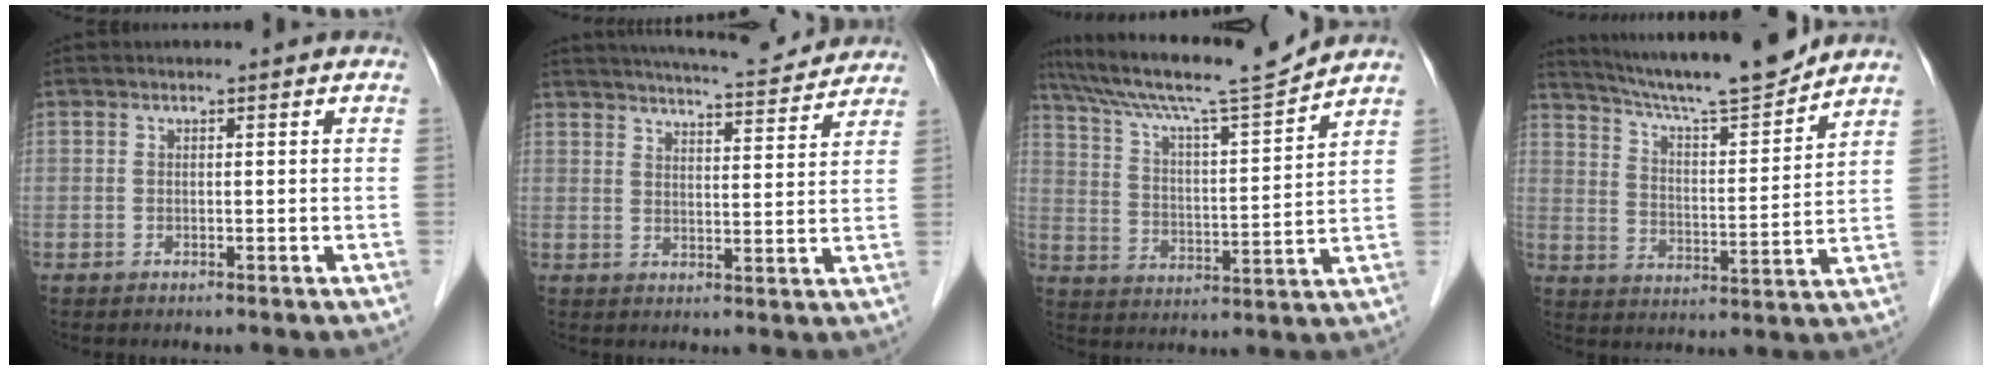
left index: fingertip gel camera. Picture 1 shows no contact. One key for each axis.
{"total": 13.5, "fx": 12.6, "fy": 1.6, "fz": 4.6, "tx": -0.067, "ty": 0.004, "tz": 0.162}
{"total": 14.6, "fx": 13.3, "fy": -1.1, "fz": 6.0, "tx": -0.112, "ty": -0.008, "tz": 0.218}
{"total": 15.6, "fx": 14.2, "fy": 0.2, "fz": 6.5, "tx": -0.113, "ty": -0.002, "tz": 0.224}